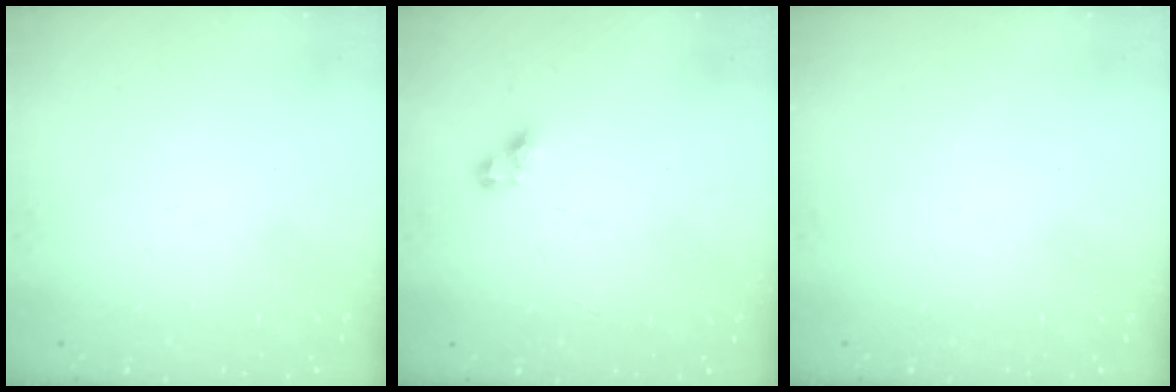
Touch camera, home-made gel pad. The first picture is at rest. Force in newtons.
{"total": 3.6, "press": 3.6, "slide": 0.5}
{"total": 0.0}